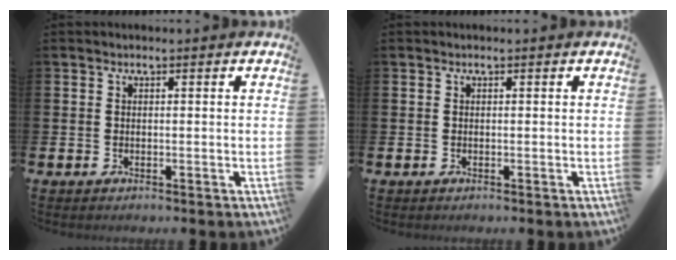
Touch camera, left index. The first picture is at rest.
{"total": 0.0}